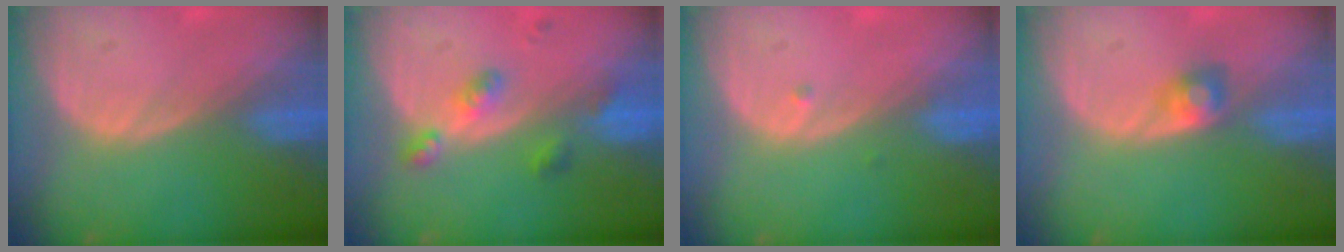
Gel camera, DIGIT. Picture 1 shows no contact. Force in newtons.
{"total": 4.6, "press": 4.3, "slide": 1.7}
{"total": 0.6, "press": 0.5, "slide": 0.3}
{"total": 2.3, "press": 2.3, "slide": 0.2}